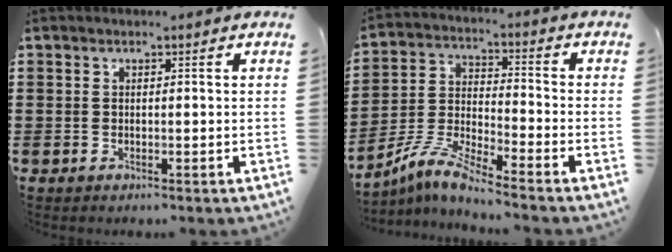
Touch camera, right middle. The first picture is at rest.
{"total": 7.4, "force": [-6.5, 0.0, 3.5], "torque": [-0.089, -0.012, -0.133]}